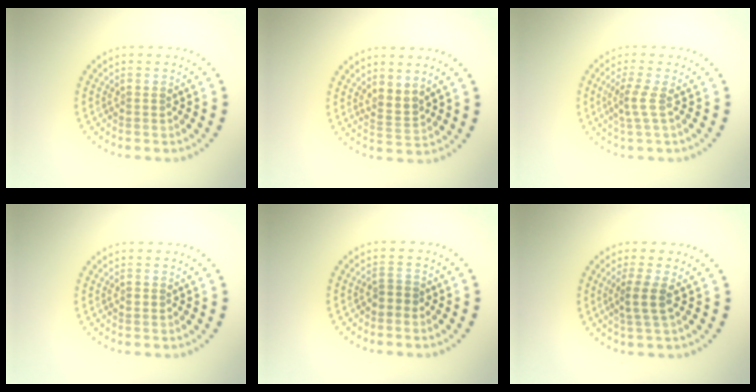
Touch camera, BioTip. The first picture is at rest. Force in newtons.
{"total": 2.0, "press": 1.4, "slide": 1.4}
{"total": 1.8, "press": 1.3, "slide": 1.3}
{"total": 0.8, "press": 0.8, "slide": 0.2}
{"total": 1.1, "press": 1.0, "slide": 0.5}
{"total": 2.3, "press": 1.9, "slide": 1.4}